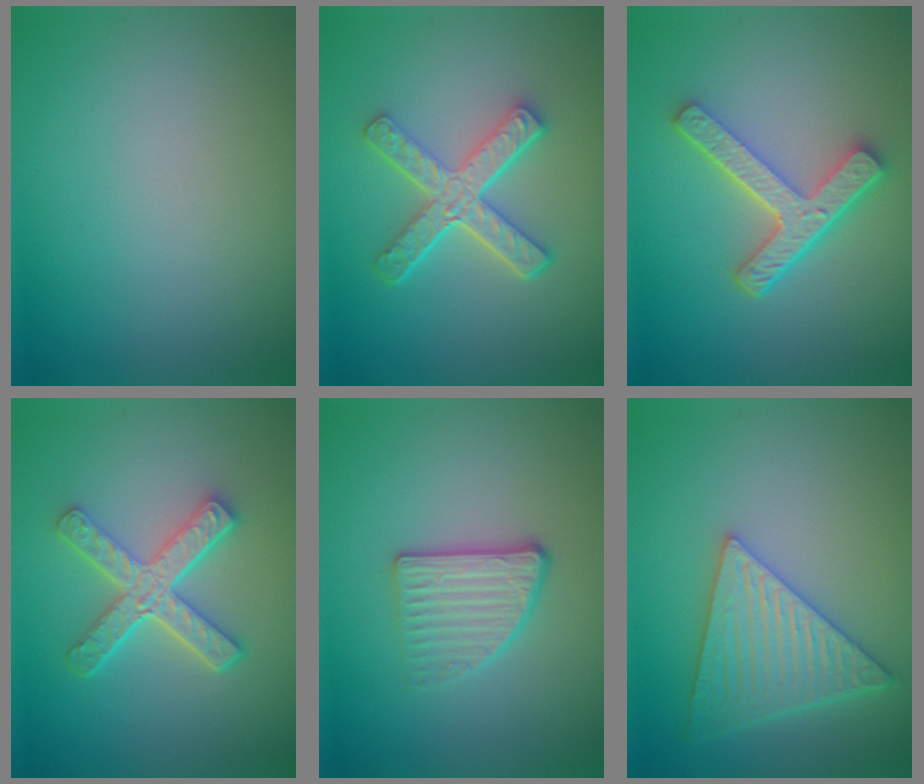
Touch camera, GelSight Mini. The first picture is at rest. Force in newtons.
{"total": 5.1, "press": 3.7, "slide": 3.4}
{"total": 5.0, "press": 3.7, "slide": 3.4}
{"total": 4.9, "press": 3.4, "slide": 3.4}
{"total": 2.7, "press": 2.4, "slide": 1.2}
{"total": 5.8, "press": 4.9, "slide": 3.1}